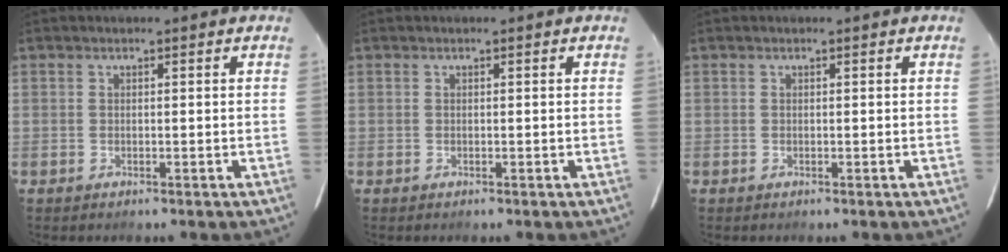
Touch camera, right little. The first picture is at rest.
{"total": 0.0}
{"total": 0.0}